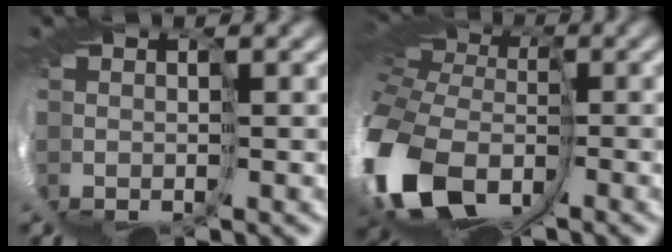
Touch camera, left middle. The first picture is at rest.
{"total": 12.1, "force": [-4.6, 8.3, 7.5], "torque": [-0.224, -0.032, -0.080]}